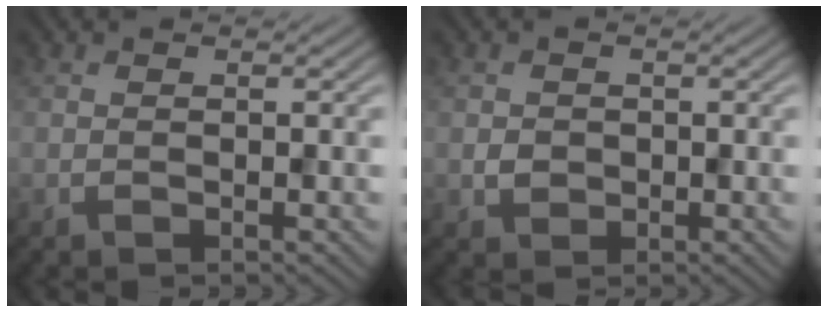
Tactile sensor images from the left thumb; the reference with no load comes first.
{"total": 1.7, "force": [-0.1, 1.6, 0.5], "torque": [-0.007, -0.006, -0.005]}